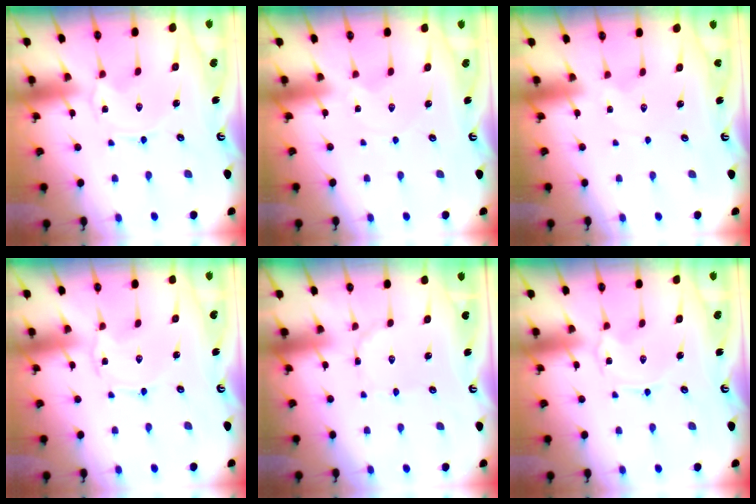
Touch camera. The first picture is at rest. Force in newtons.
{"total": 0.0}
{"total": 1.8, "press": 1.7, "slide": 0.2}
{"total": 1.8, "press": 1.8, "slide": 0.3}
{"total": 1.6, "press": 1.6, "slide": 0.1}
{"total": 1.5, "press": 1.5, "slide": 0.2}